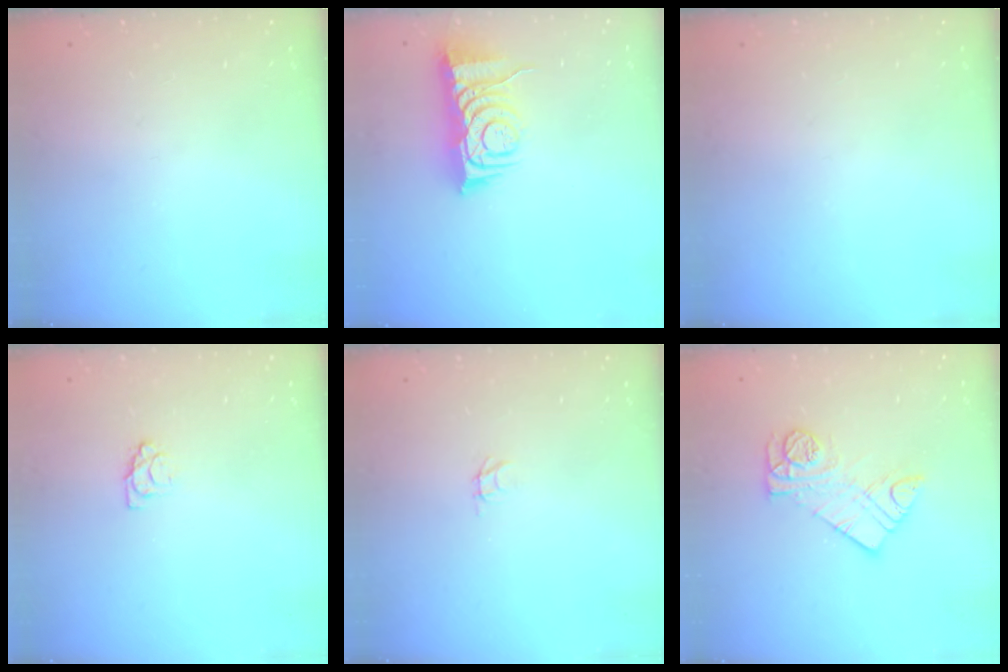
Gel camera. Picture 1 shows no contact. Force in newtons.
{"total": 8.4, "press": 8.4, "slide": 0.8}
{"total": 0.0}
{"total": 3.6, "press": 3.6, "slide": 0.4}
{"total": 1.8, "press": 1.8, "slide": 0.1}
{"total": 10.7, "press": 10.7, "slide": 0.6}